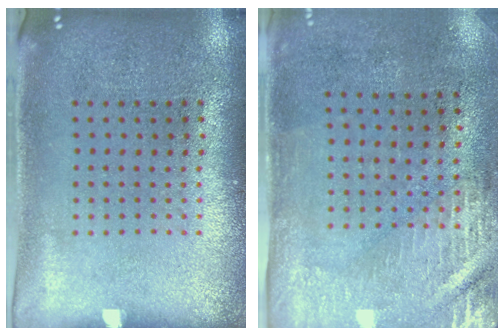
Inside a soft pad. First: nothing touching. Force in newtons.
{"total": 2.9, "press": 2.5, "slide": 1.5}